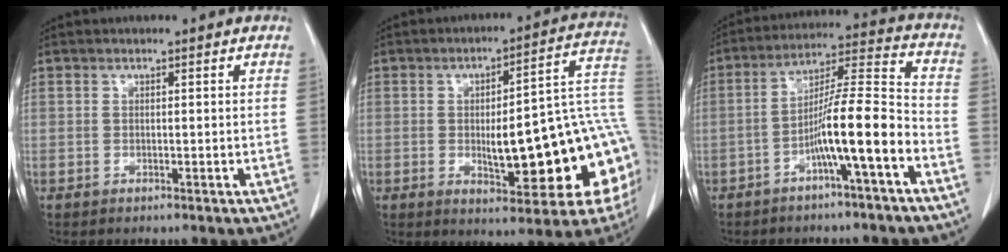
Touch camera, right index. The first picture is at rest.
{"total": 20.4, "force": [-2.9, 4.7, 19.6], "torque": [-0.179, 0.032, -0.022]}
{"total": 11.0, "force": [-4.8, -0.2, 10.0], "torque": [-0.172, 0.019, -0.081]}